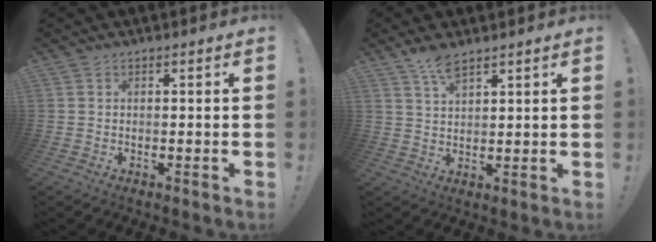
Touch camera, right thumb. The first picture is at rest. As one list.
[{"total": 5.3, "force": [4.0, 1.4, 3.1], "torque": [-0.059, -0.020, 0.071]}]